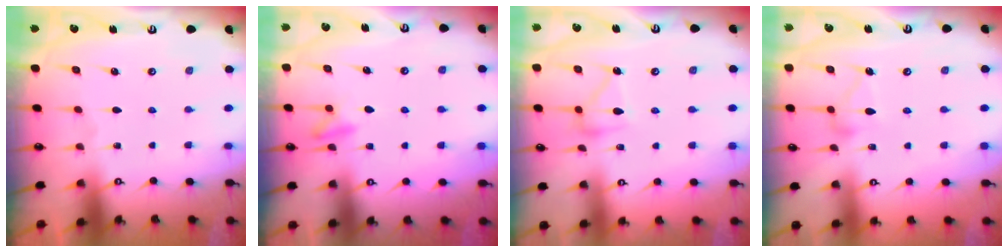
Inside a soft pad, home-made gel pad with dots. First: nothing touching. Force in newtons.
{"total": 8.7, "press": 8.6, "slide": 1.2}
{"total": 11.4, "press": 11.4, "slide": 0.7}
{"total": 11.2, "press": 11.2, "slide": 0.5}